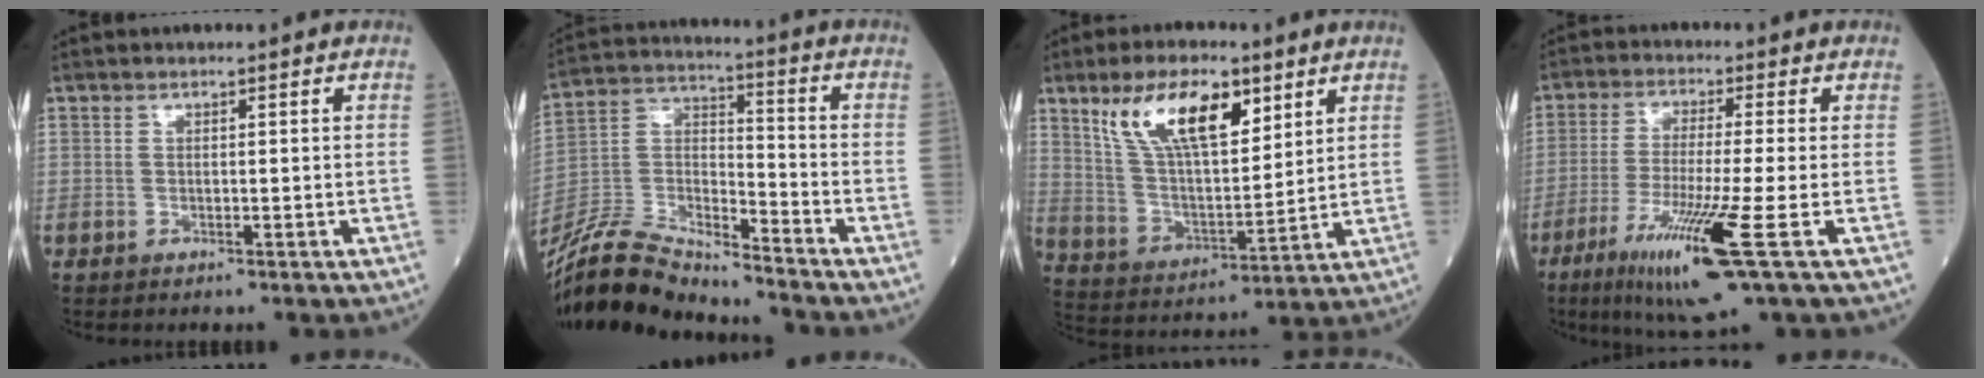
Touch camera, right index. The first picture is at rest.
{"total": 14.9, "force": [-14.1, 1.6, 4.3], "torque": [-0.091, 0.020, -0.272]}
{"total": 14.0, "force": [7.8, 5.1, 10.5], "torque": [-0.203, 0.016, 0.154]}
{"total": 12.4, "force": [-5.4, -0.5, 11.2], "torque": [-0.219, -0.040, -0.098]}